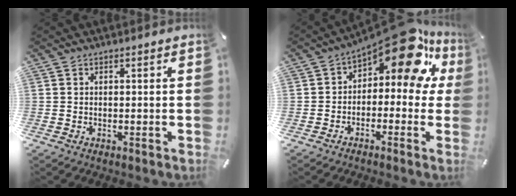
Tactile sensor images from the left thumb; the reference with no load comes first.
{"total": 15.7, "force": [8.8, 6.5, 11.2], "torque": [-0.158, -0.069, 0.145]}